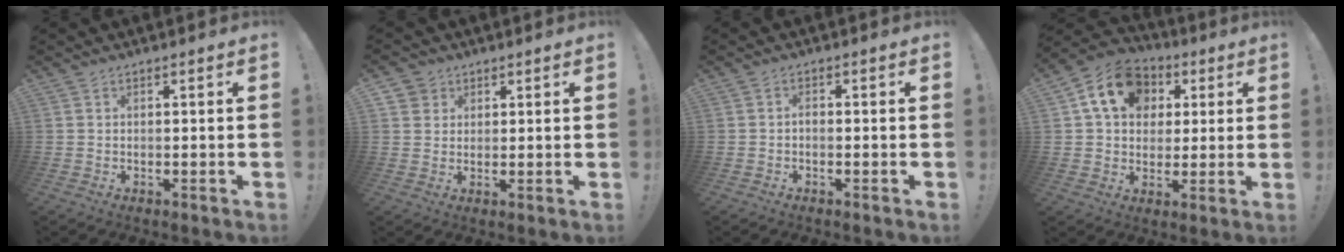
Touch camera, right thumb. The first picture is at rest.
{"total": 3.9, "force": [2.1, 3.3, 0.5], "torque": [-0.010, -0.007, 0.039]}
{"total": 1.0, "force": [-0.7, 0.5, 0.5], "torque": [-0.009, 0.006, -0.014]}
{"total": 15.5, "force": [5.5, 11.9, 8.3], "torque": [-0.126, -0.007, 0.106]}